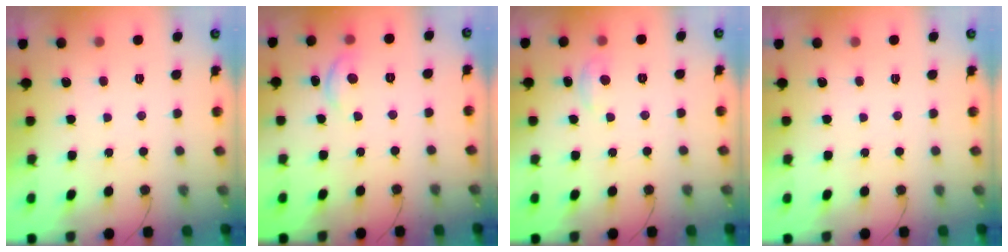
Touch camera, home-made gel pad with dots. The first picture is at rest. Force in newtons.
{"total": 6.2, "press": 6.2, "slide": 0.6}
{"total": 4.9, "press": 4.9, "slide": 0.6}
{"total": 0.0}